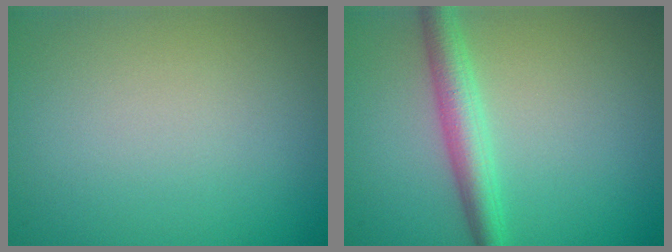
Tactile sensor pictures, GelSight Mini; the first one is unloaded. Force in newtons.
{"total": 3.4, "press": 3.4, "slide": 0.0}